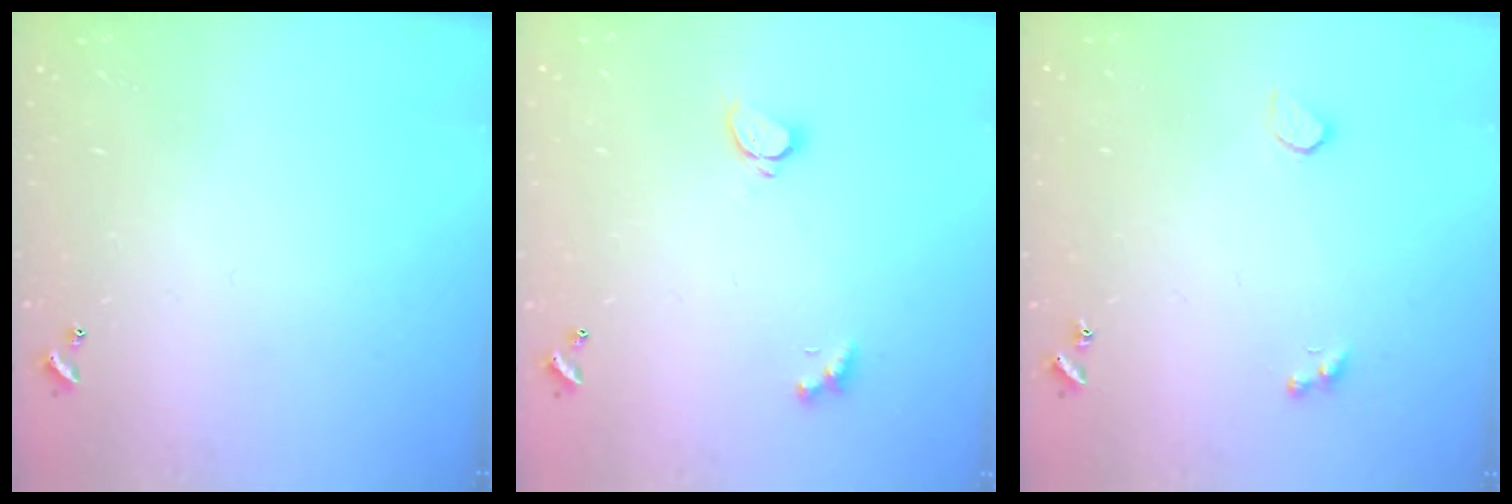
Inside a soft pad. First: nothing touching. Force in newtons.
{"total": 1.6, "press": 1.6, "slide": 0.5}
{"total": 2.6, "press": 2.2, "slide": 1.2}